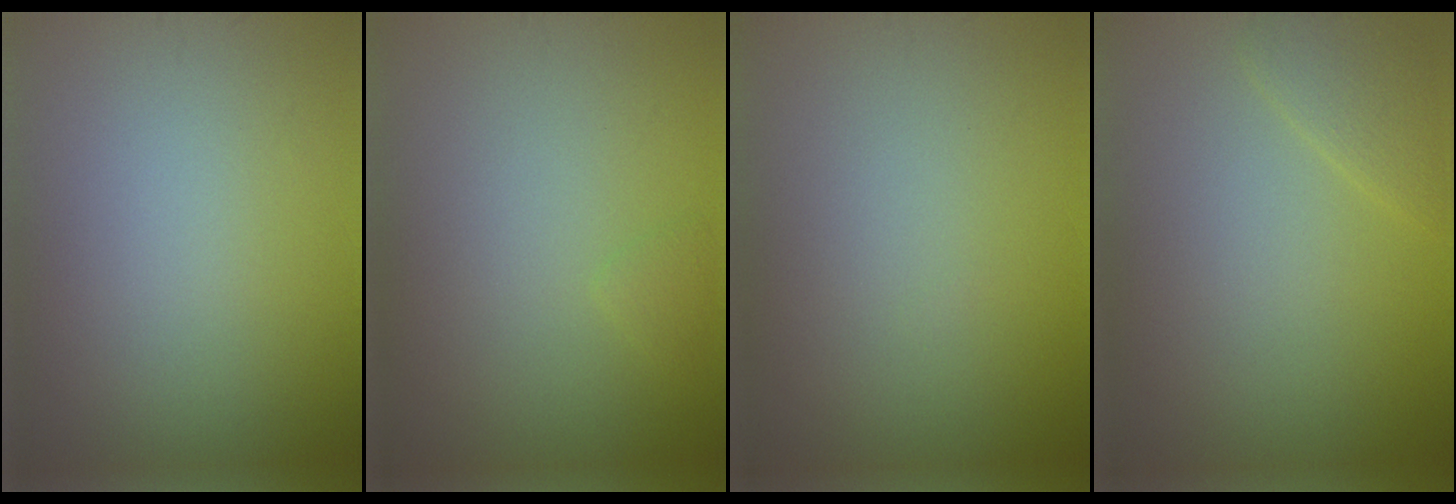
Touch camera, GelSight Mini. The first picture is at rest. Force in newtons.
{"total": 0.7, "press": 0.7, "slide": 0.0}
{"total": 0.0}
{"total": 1.7, "press": 1.7, "slide": 0.1}